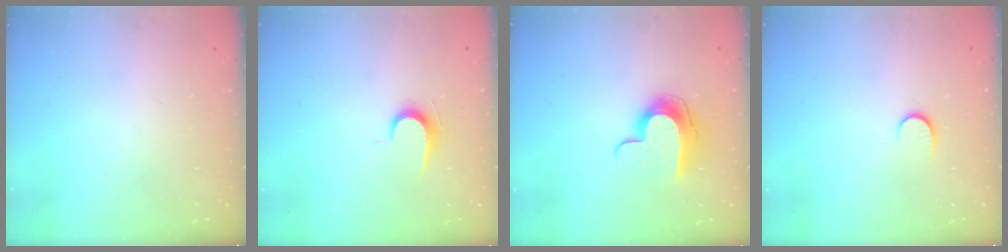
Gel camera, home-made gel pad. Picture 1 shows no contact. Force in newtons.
{"total": 6.1, "press": 6.0, "slide": 0.6}
{"total": 10.2, "press": 10.2, "slide": 0.5}
{"total": 5.7, "press": 5.7, "slide": 0.5}